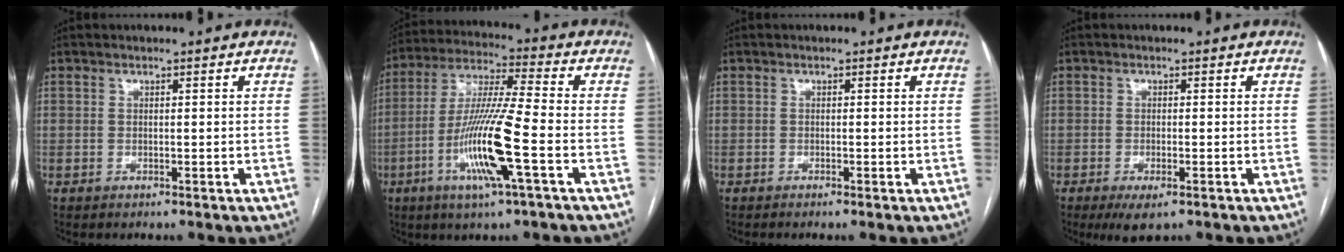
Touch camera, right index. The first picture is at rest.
{"total": 13.8, "force": [-4.5, -0.2, 13.0], "torque": [-0.267, -0.011, -0.090]}
{"total": 0.6, "force": [-0.4, -0.1, 0.4], "torque": [-0.009, 0.000, -0.008]}
{"total": 3.9, "force": [-2.3, 1.1, 2.9], "torque": [-0.048, -0.007, -0.031]}